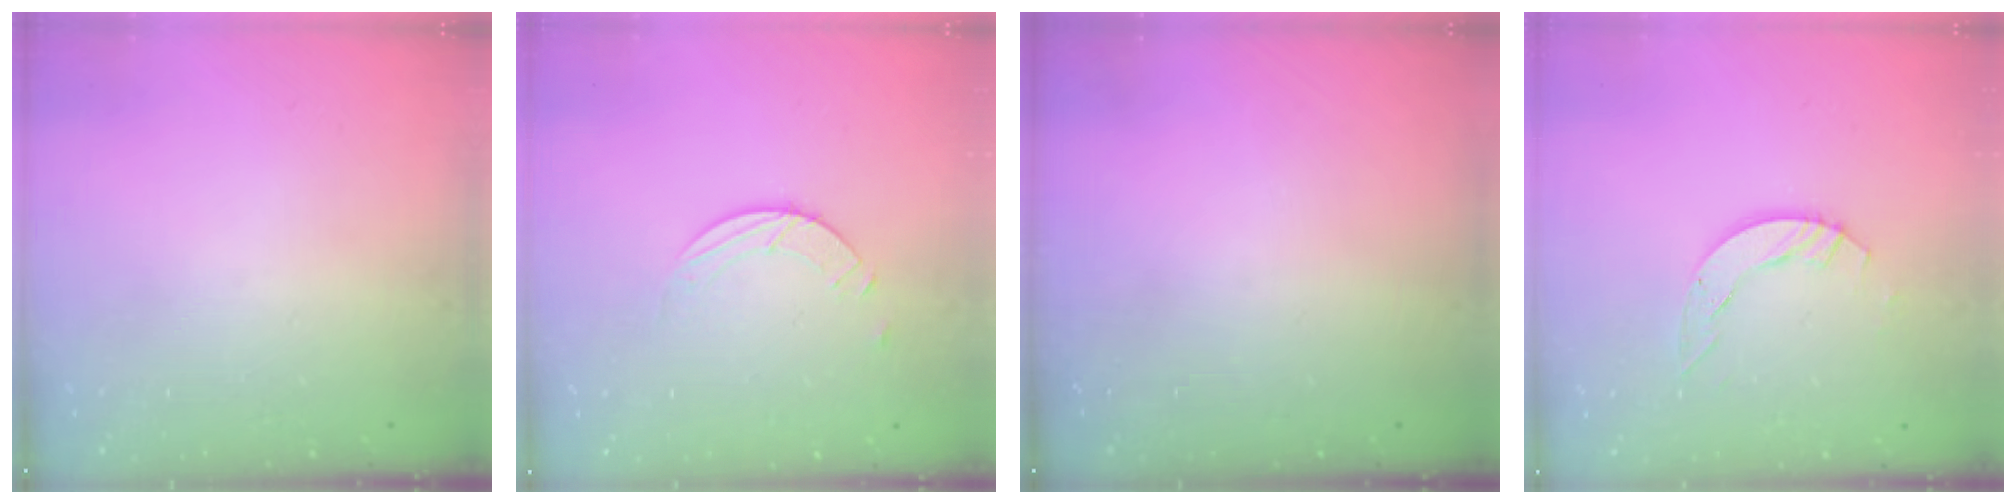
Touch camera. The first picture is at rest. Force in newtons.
{"total": 2.6, "press": 2.6, "slide": 0.3}
{"total": 0.0}
{"total": 5.0, "press": 5.0, "slide": 0.2}